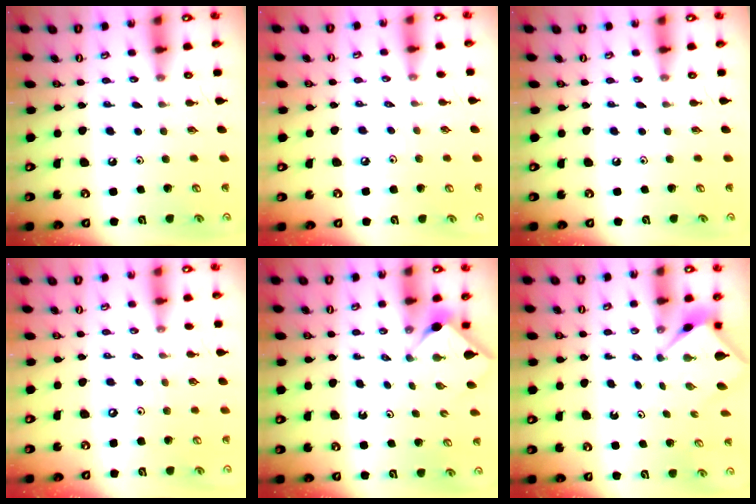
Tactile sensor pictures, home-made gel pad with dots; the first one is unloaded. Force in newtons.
{"total": 1.7, "press": 1.7, "slide": 0.3}
{"total": 0.0}
{"total": 3.8, "press": 3.7, "slide": 0.4}
{"total": 3.0, "press": 3.0, "slide": 0.4}
{"total": 2.6, "press": 2.6, "slide": 0.2}